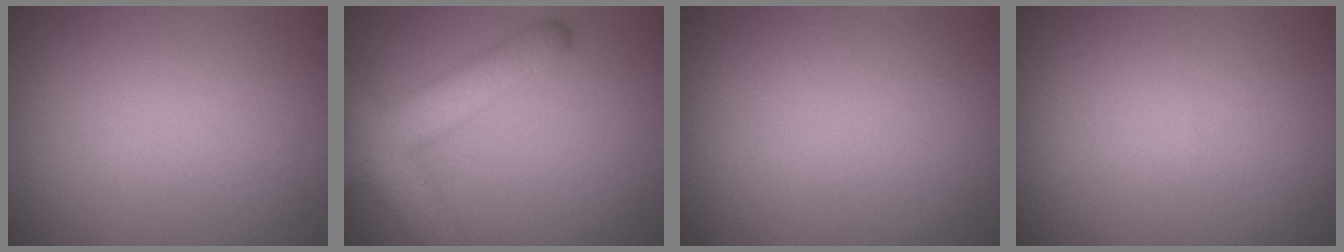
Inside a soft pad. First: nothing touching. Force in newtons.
{"total": 7.2, "press": 7.2, "slide": 0.4}
{"total": 0.0}
{"total": 0.0}